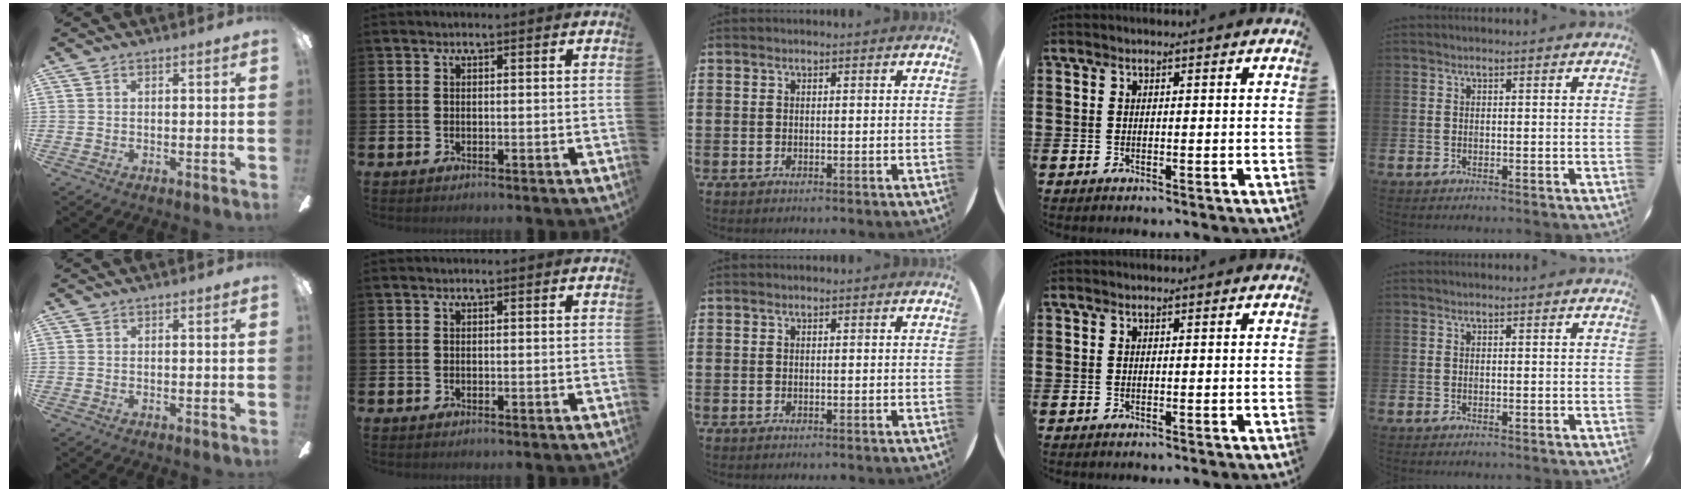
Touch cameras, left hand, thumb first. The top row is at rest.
{}